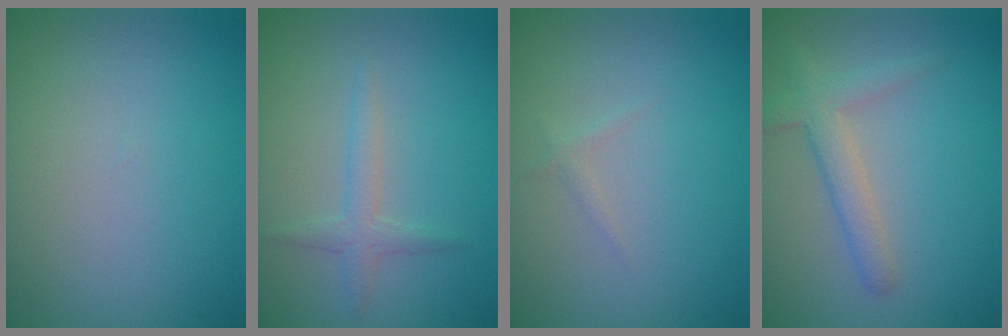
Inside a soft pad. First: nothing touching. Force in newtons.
{"total": 1.7, "press": 1.7, "slide": 0.0}
{"total": 0.6, "press": 0.6, "slide": 0.1}
{"total": 2.7, "press": 2.7, "slide": 0.1}